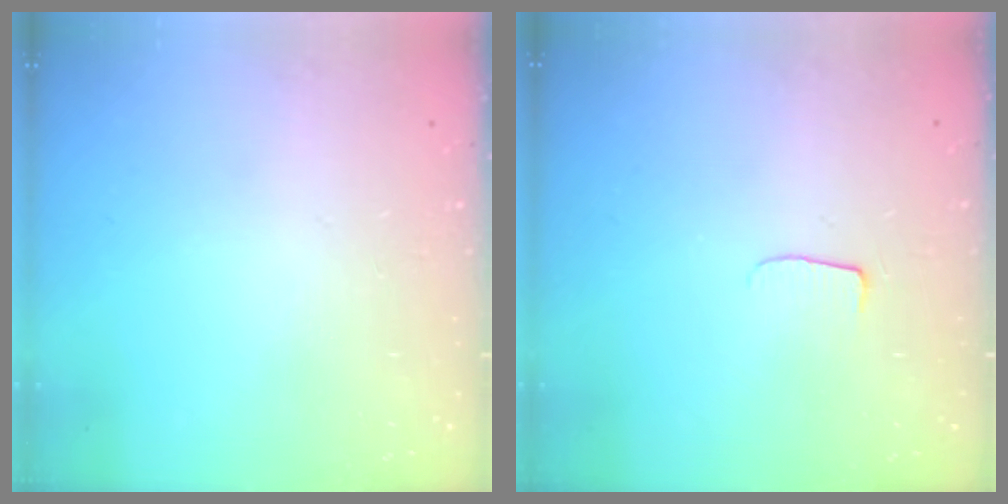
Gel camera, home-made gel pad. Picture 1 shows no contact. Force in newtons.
{"total": 5.1, "press": 5.0, "slide": 0.6}